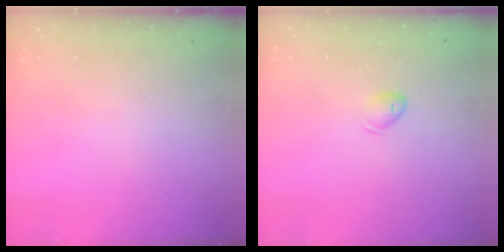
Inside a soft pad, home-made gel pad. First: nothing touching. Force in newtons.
{"total": 5.4, "press": 5.3, "slide": 1.0}